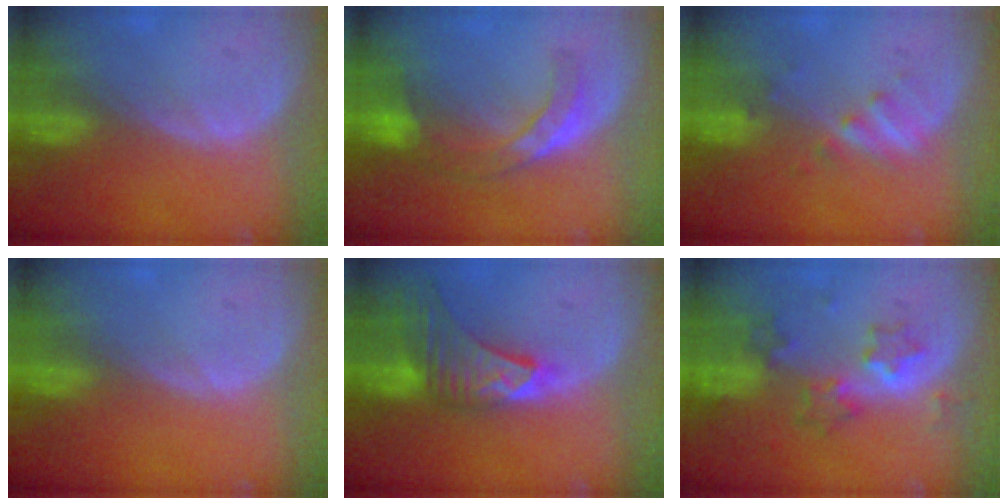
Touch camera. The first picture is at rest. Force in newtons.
{"total": 7.3, "press": 6.3, "slide": 3.6}
{"total": 2.7, "press": 2.7, "slide": 0.5}
{"total": 0.0}
{"total": 9.1, "press": 8.2, "slide": 4.0}
{"total": 6.1, "press": 5.8, "slide": 1.8}